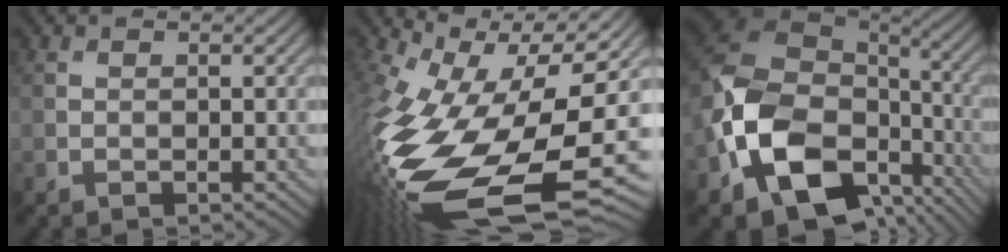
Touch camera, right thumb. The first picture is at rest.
{"total": 19.1, "force": [-5.2, 10.2, 15.3], "torque": [-0.323, -0.049, -0.087]}
{"total": 17.5, "force": [-6.1, 12.4, 10.8], "torque": [-0.255, -0.041, -0.104]}